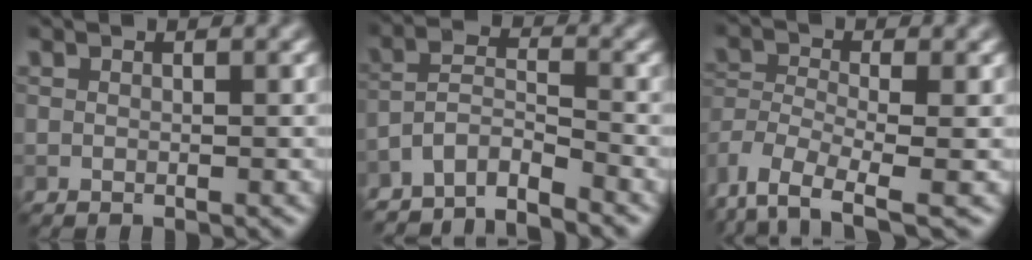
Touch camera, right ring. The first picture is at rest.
{"total": 4.6, "force": [-4.3, 0.8, 1.5], "torque": [-0.027, -0.001, -0.084]}
{"total": 6.8, "force": [-4.6, 2.7, 4.3], "torque": [-0.087, -0.014, -0.091]}